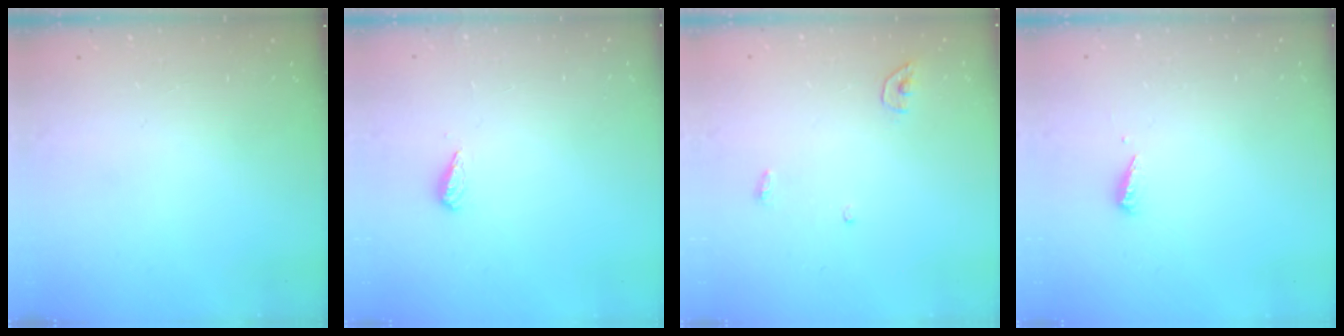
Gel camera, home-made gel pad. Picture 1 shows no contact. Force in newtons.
{"total": 2.7, "press": 2.6, "slide": 0.4}
{"total": 3.5, "press": 3.5, "slide": 0.3}
{"total": 2.5, "press": 2.5, "slide": 0.1}